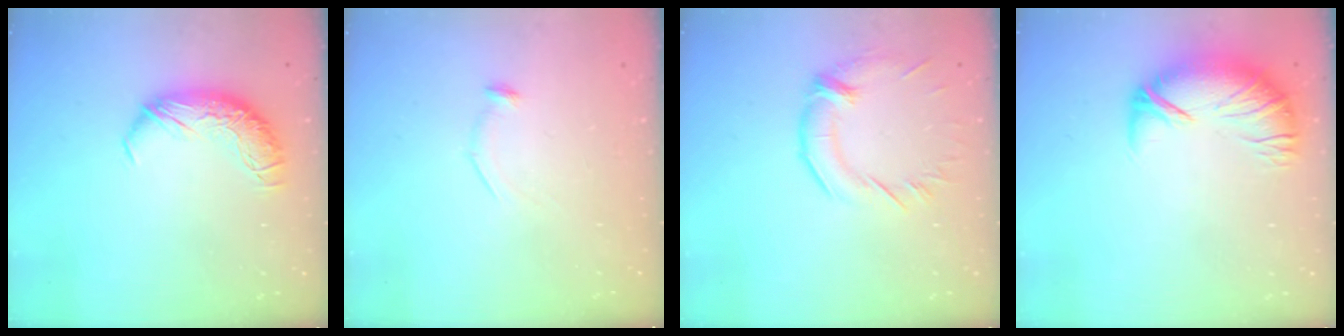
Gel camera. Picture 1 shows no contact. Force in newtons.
{"total": 8.9, "press": 8.9, "slide": 0.3}
{"total": 1.5, "press": 0.3, "slide": 1.5}
{"total": 2.7, "press": 1.5, "slide": 2.2}